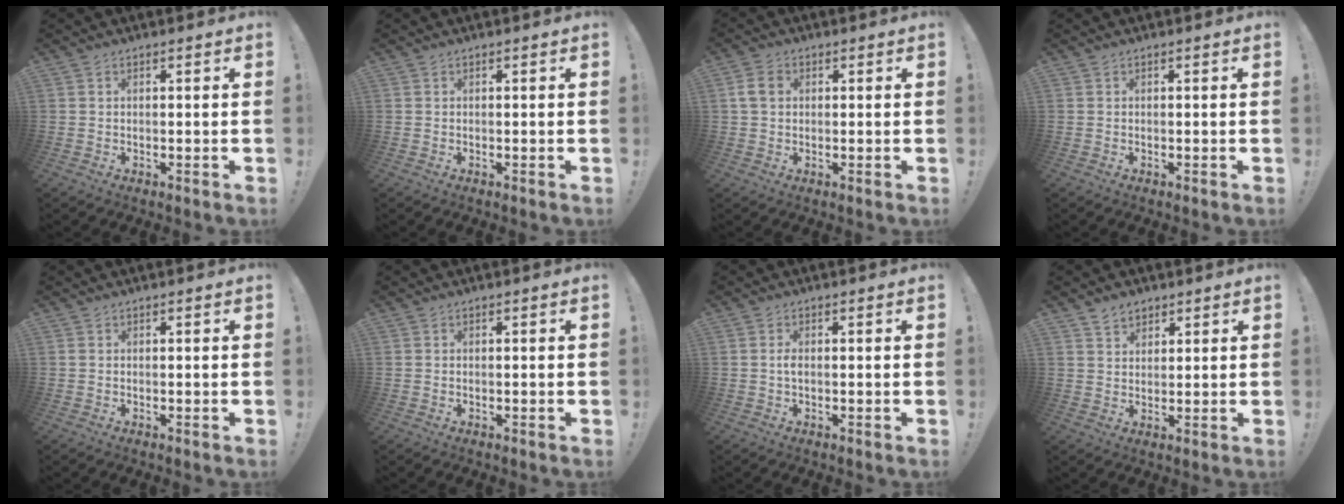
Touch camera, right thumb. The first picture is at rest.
{"total": 0.0}
{"total": 5.8, "force": [1.1, 4.2, 3.8], "torque": [-0.073, 0.011, 0.025]}
{"total": 0.0}
{"total": 0.0}
{"total": 0.0}
{"total": 1.6, "force": [-0.4, 0.7, 1.4], "torque": [-0.028, 0.004, -0.008]}
{"total": 4.4, "force": [3.3, 2.7, 1.0], "torque": [-0.009, -0.016, 0.060]}